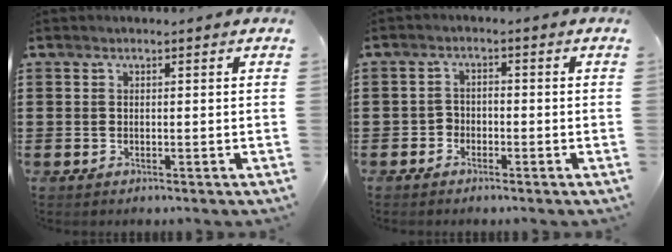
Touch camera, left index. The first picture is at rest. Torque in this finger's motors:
{"motor_torque": [-0.82, 1.22, 0.01, -0.01]}